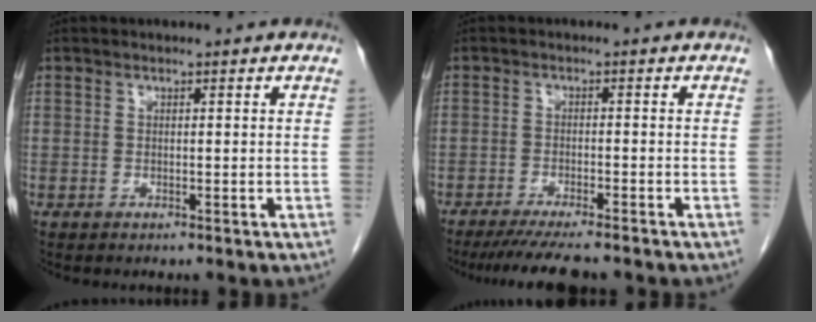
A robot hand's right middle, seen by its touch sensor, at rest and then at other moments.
{"total": 8.6, "force": [-7.5, 0.6, 4.2], "torque": [-0.061, -0.020, -0.116]}